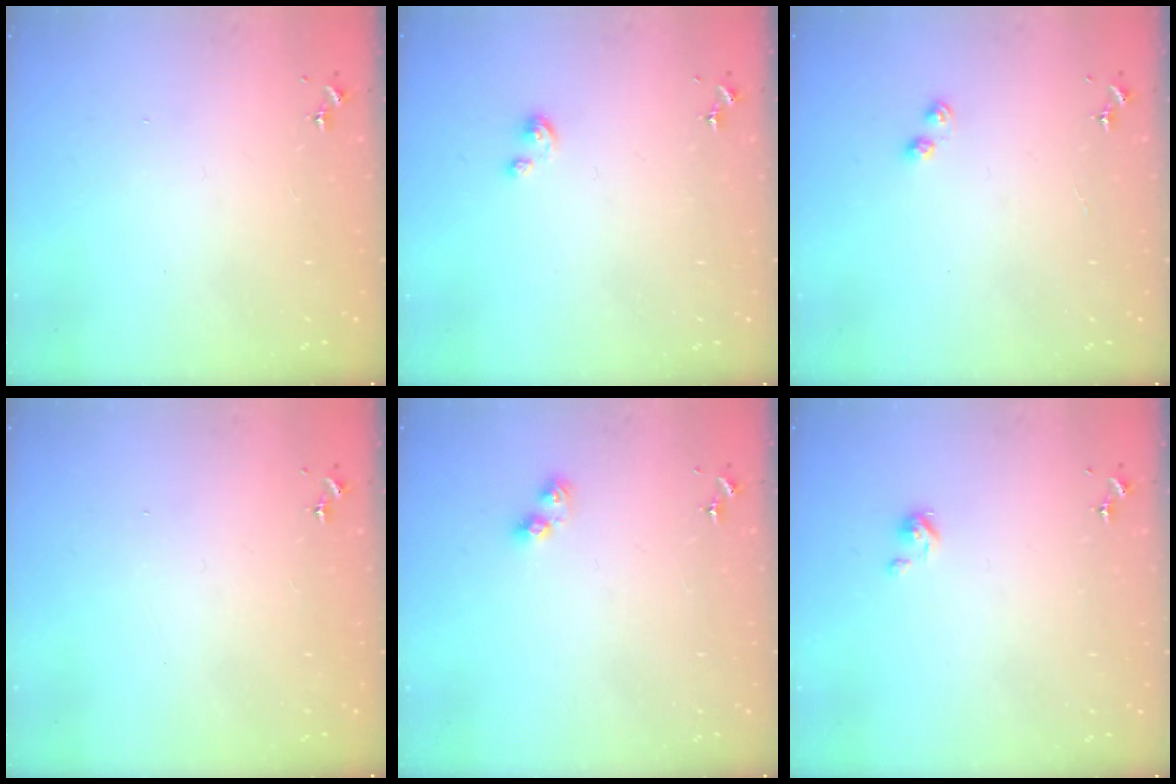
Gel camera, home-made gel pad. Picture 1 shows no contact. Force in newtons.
{"total": 3.3, "press": 3.3, "slide": 0.3}
{"total": 3.7, "press": 3.6, "slide": 0.4}
{"total": 0.0}
{"total": 6.2, "press": 6.1, "slide": 0.8}
{"total": 3.1, "press": 3.1, "slide": 0.3}